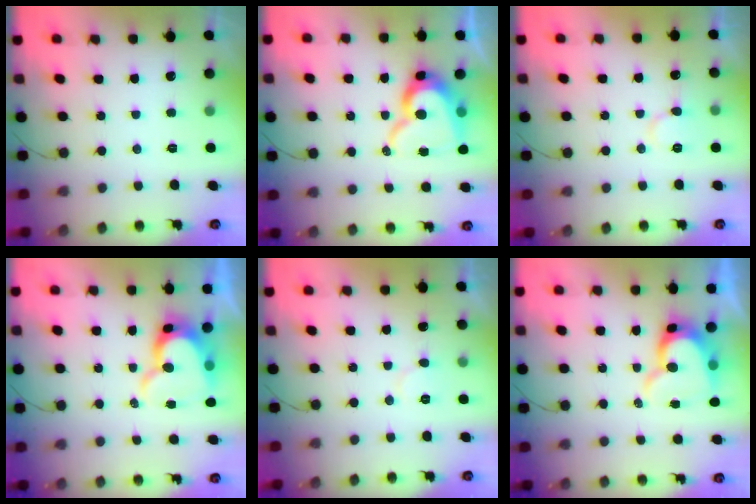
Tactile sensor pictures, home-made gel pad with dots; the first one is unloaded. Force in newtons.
{"total": 15.4, "press": 15.3, "slide": 1.3}
{"total": 7.8, "press": 7.7, "slide": 1.1}
{"total": 12.5, "press": 12.5, "slide": 1.2}
{"total": 4.8, "press": 4.7, "slide": 0.4}
{"total": 12.7, "press": 12.7, "slide": 1.3}